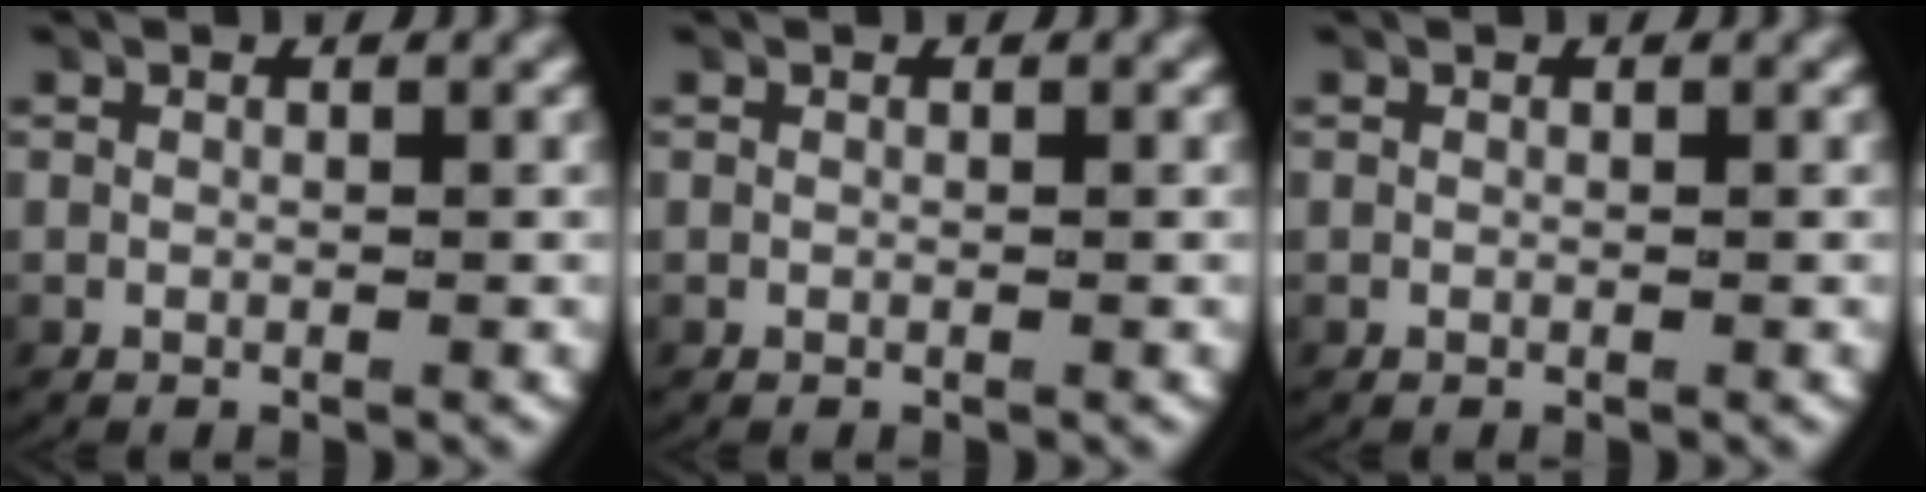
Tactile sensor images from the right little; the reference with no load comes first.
{"total": 0.0}
{"total": 0.0}